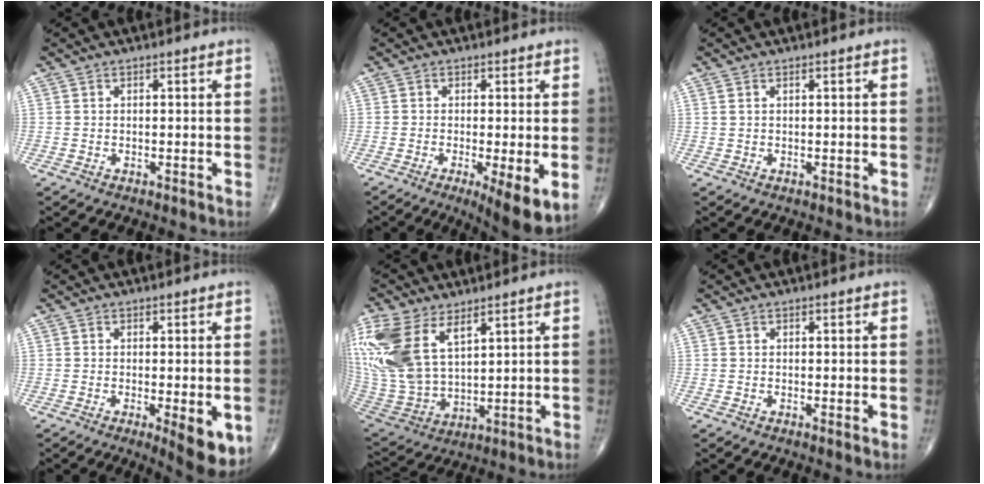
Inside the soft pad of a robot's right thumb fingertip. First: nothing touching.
{"total": 8.1, "force": [-2.2, 1.9, 7.5], "torque": [-0.117, -0.024, -0.035]}
{"total": 0.6, "force": [0.4, 0.2, 0.4], "torque": [-0.011, 0.009, 0.010]}
{"total": 7.5, "force": [-2.3, 2.1, 6.8], "torque": [-0.087, -0.018, -0.030]}
{"total": 20.3, "force": [9.4, 11.1, 14.1], "torque": [-0.326, -0.020, 0.199]}
{"total": 0.6, "force": [0.0, 0.1, 0.6], "torque": [-0.012, -0.004, -0.004]}